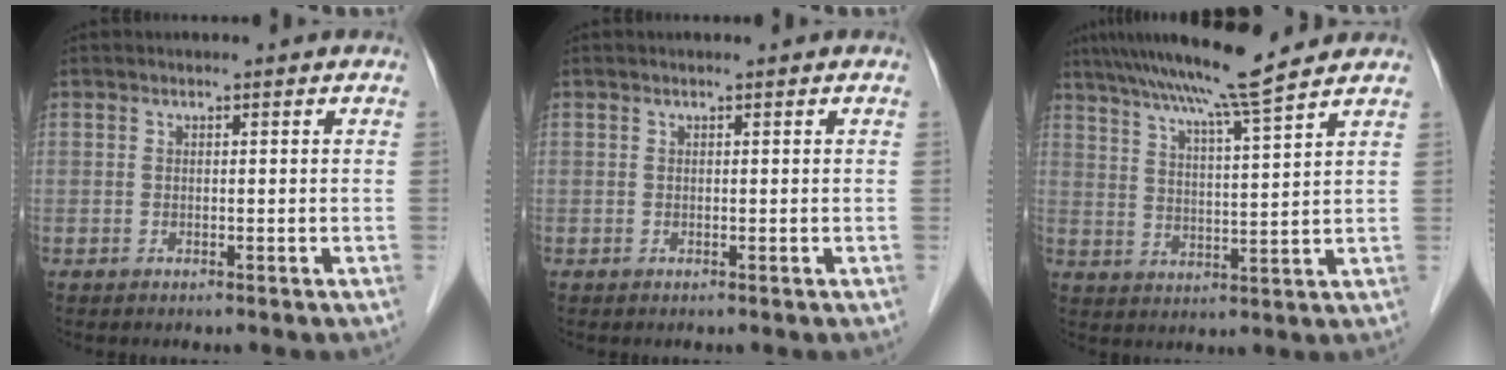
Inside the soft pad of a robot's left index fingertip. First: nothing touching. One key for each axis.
{"total": 0.0}
{"total": 11.1, "fx": 9.3, "fy": -1.4, "fz": 5.9, "tx": -0.103, "ty": 0.011, "tz": 0.148}